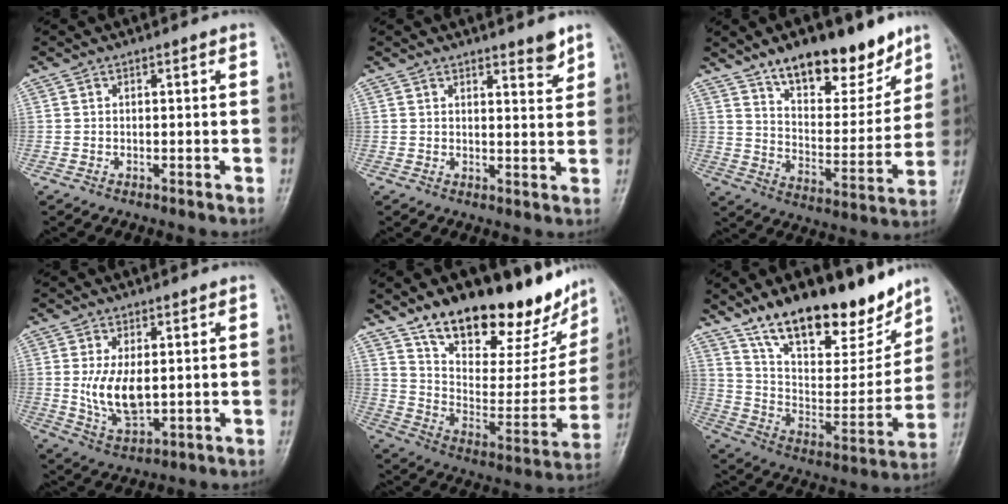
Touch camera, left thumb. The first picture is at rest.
{"total": 3.3, "force": [2.6, 0.7, 1.9], "torque": [-0.016, -0.024, 0.037]}
{"total": 17.6, "force": [12.5, 7.5, 9.8], "torque": [-0.093, -0.082, 0.203]}
{"total": 8.1, "force": [0.6, 4.2, 6.9], "torque": [-0.124, -0.016, 0.023]}
{"total": 26.8, "force": [19.2, 11.1, 15.1], "torque": [-0.179, -0.081, 0.296]}
{"total": 23.3, "force": [17.1, 9.2, 12.9], "torque": [-0.156, -0.082, 0.281]}